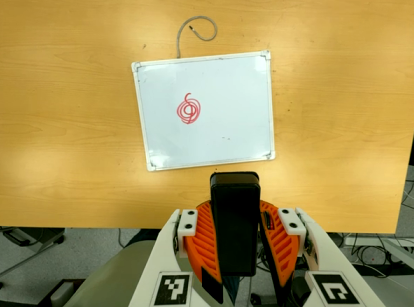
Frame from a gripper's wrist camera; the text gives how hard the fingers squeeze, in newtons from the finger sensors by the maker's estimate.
{"total": 11.6, "left": 9.3, "right": 14.0}